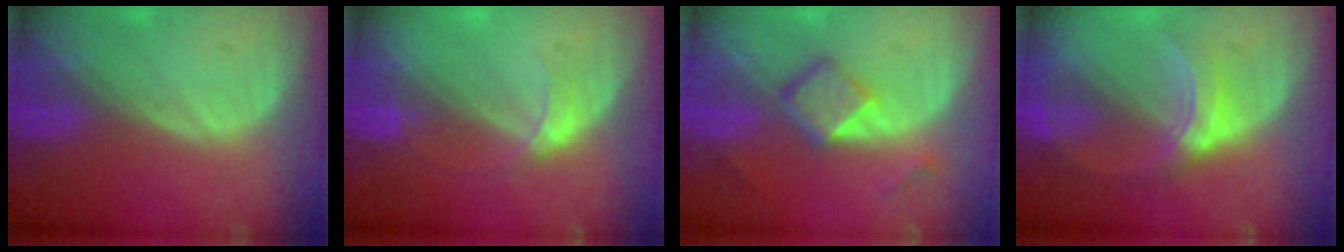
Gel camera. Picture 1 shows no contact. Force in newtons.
{"total": 2.5, "press": 2.5, "slide": 0.1}
{"total": 4.8, "press": 4.5, "slide": 1.4}
{"total": 5.9, "press": 5.8, "slide": 1.2}